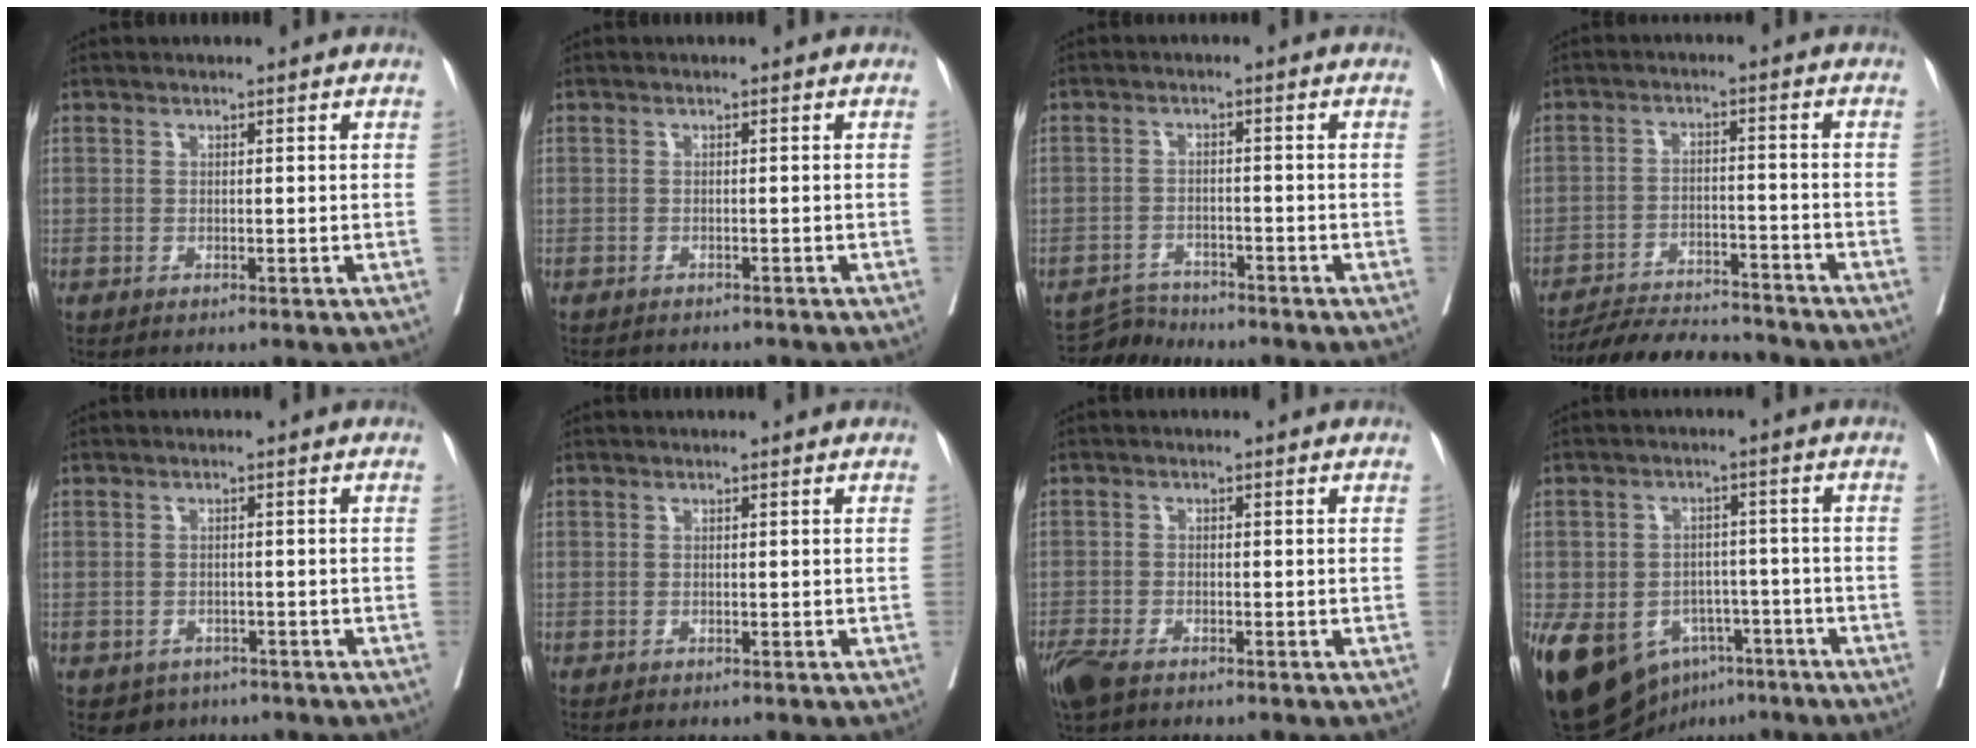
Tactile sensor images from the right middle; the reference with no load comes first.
{"total": 4.1, "force": [-3.8, 1.1, 1.2], "torque": [-0.014, -0.002, -0.047]}
{"total": 3.4, "force": [-3.3, 0.1, -1.0], "torque": [0.021, -0.006, -0.056]}
{"total": 11.6, "force": [-11.2, 1.1, 2.9], "torque": [-0.039, -0.006, -0.177]}
{"total": 3.3, "force": [-2.2, 2.4, 0.4], "torque": [-0.005, 0.006, -0.029]}
{"total": 0.0}
{"total": 5.7, "force": [-4.2, 2.1, 3.3], "torque": [-0.068, -0.014, -0.078]}
{"total": 17.9, "force": [-8.8, 12.5, 9.3], "torque": [-0.206, 0.010, -0.125]}